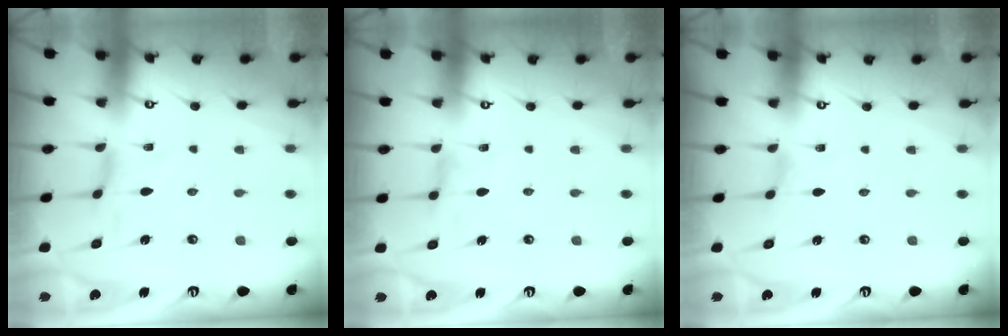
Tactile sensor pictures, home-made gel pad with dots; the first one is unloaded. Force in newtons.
{"total": 1.5, "press": 1.4, "slide": 0.4}
{"total": 0.0}